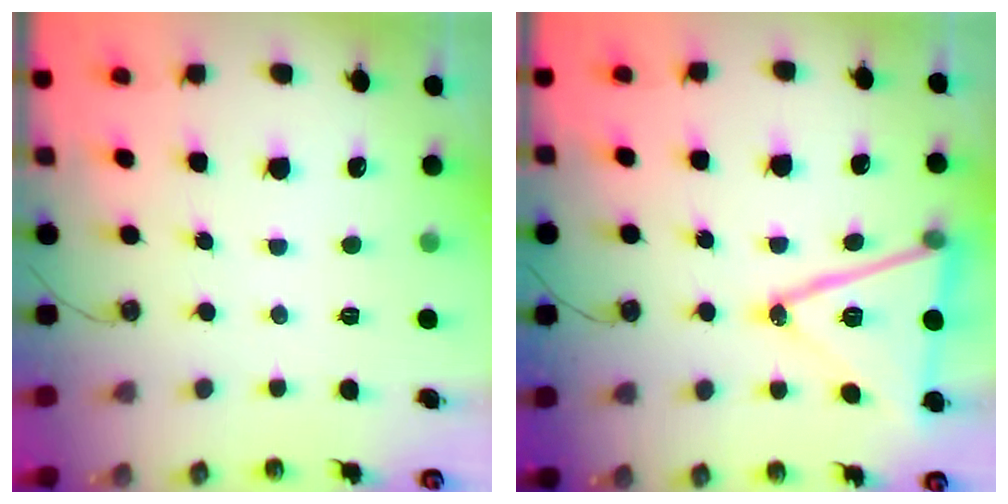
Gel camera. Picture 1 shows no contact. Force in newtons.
{"total": 18.1, "press": 17.8, "slide": 3.4}